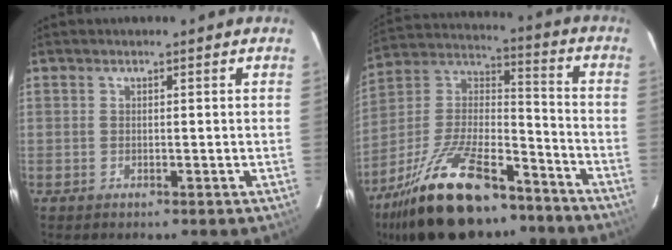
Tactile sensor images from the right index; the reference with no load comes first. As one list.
[{"total": 26.3, "force": [-18.4, 10.5, 15.6], "torque": [-0.305, 0.004, -0.295]}]